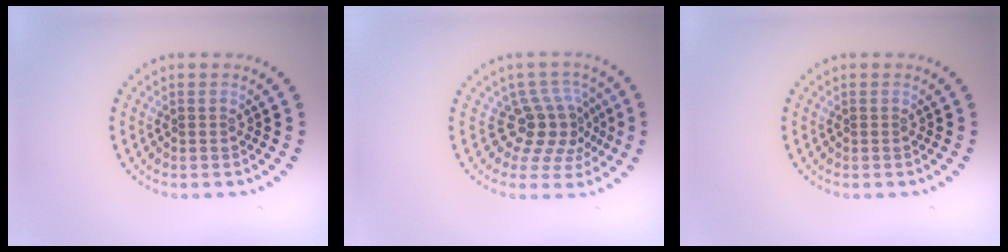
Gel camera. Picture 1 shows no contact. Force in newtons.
{"total": 4.1, "press": 2.9, "slide": 2.9}
{"total": 0.0}